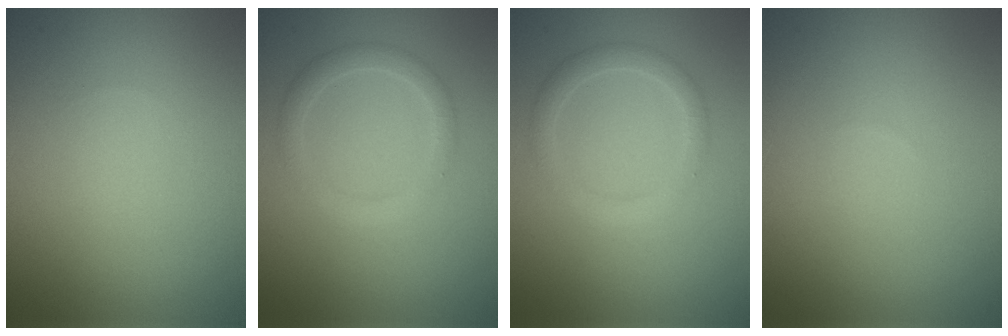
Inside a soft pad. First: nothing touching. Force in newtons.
{"total": 2.0, "press": 2.0, "slide": 0.1}
{"total": 2.0, "press": 2.0, "slide": 0.1}
{"total": 0.0}